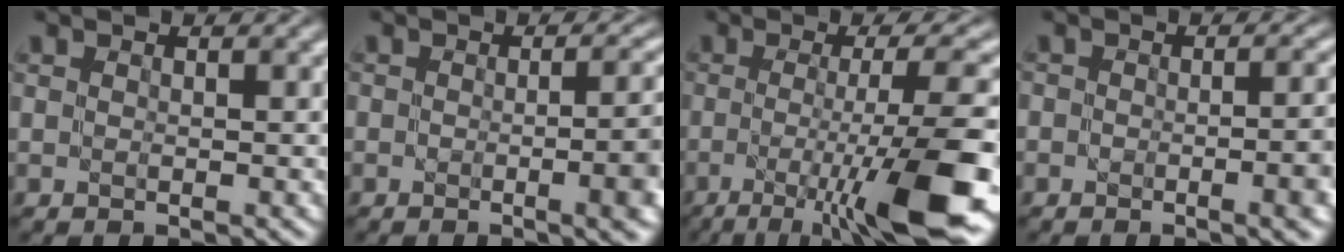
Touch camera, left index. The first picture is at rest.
{"total": 6.6, "force": [-1.2, 2.6, 5.9], "torque": [-0.054, -0.007, -0.012]}
{"total": 11.7, "force": [-3.7, 2.3, 10.9], "torque": [-0.148, -0.005, -0.061]}
{"total": 4.8, "force": [-1.8, 1.8, 4.1], "torque": [-0.044, -0.006, -0.020]}